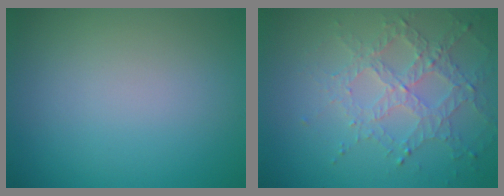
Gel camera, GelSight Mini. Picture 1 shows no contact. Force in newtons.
{"total": 3.9, "press": 3.0, "slide": 2.5}